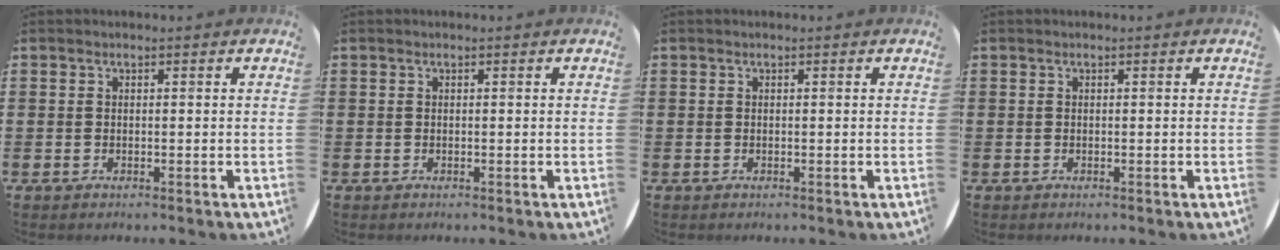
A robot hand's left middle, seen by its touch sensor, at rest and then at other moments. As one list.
[{"total": 0.0}, {"total": 0.0}, {"total": 0.0}]